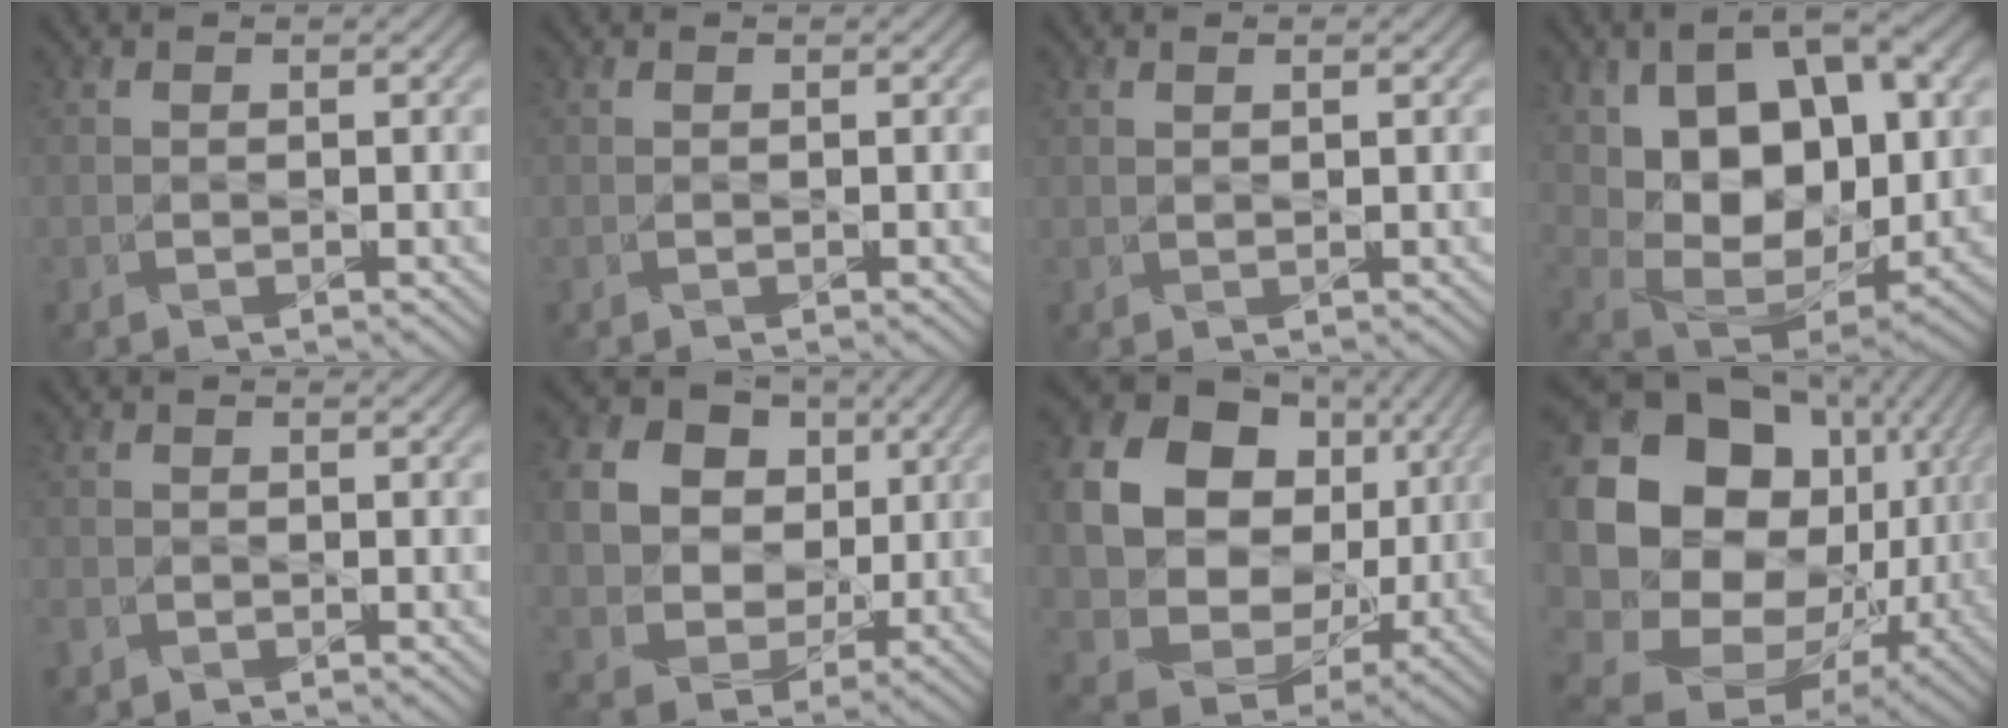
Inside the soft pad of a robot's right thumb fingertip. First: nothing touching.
{"total": 0.0}
{"total": 0.6, "force": [0.3, 0.0, 0.5], "torque": [-0.014, -0.001, 0.007]}
{"total": 16.1, "force": [4.5, 9.9, 12.0], "torque": [-0.207, -0.012, 0.098]}
{"total": 1.4, "force": [-1.0, 1.0, 0.2], "torque": [-0.003, -0.009, -0.024]}
{"total": 14.7, "force": [3.3, 12.7, 6.5], "torque": [-0.210, 0.016, 0.085]}
{"total": 20.5, "force": [4.6, 17.3, 10.0], "torque": [-0.279, 0.002, 0.119]}
{"total": 22.0, "force": [1.3, 18.0, 12.5], "torque": [-0.295, -0.032, 0.054]}